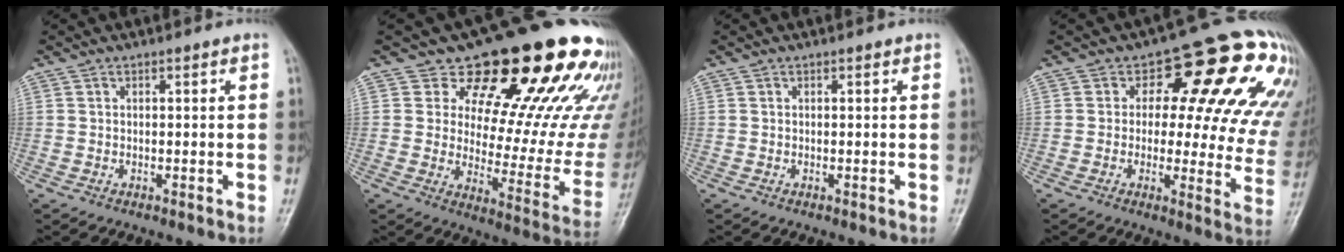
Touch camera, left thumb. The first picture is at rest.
{"total": 24.2, "force": [16.7, 9.9, 14.4], "torque": [-0.133, -0.086, 0.214]}
{"total": 0.0}
{"total": 19.4, "force": [7.2, 10.0, 14.9], "torque": [-0.126, -0.002, 0.073]}